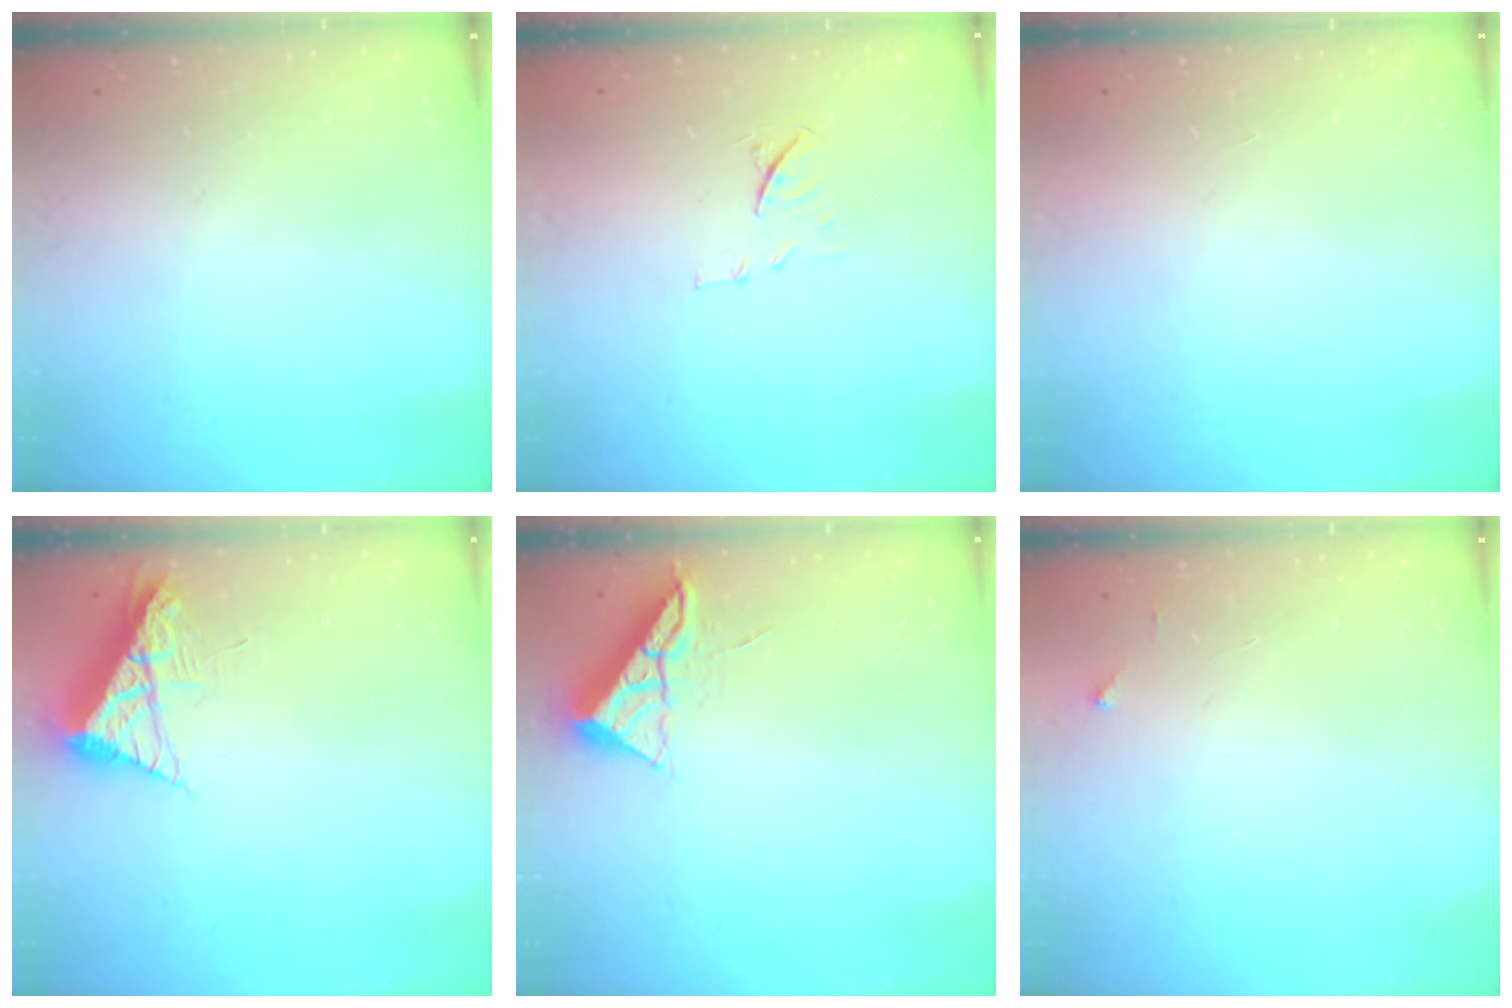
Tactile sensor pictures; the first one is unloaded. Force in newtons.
{"total": 7.1, "press": 6.9, "slide": 1.3}
{"total": 1.6, "press": 1.6, "slide": 0.1}
{"total": 8.1, "press": 8.1, "slide": 0.8}
{"total": 6.0, "press": 5.9, "slide": 0.6}
{"total": 2.0, "press": 2.0, "slide": 0.2}